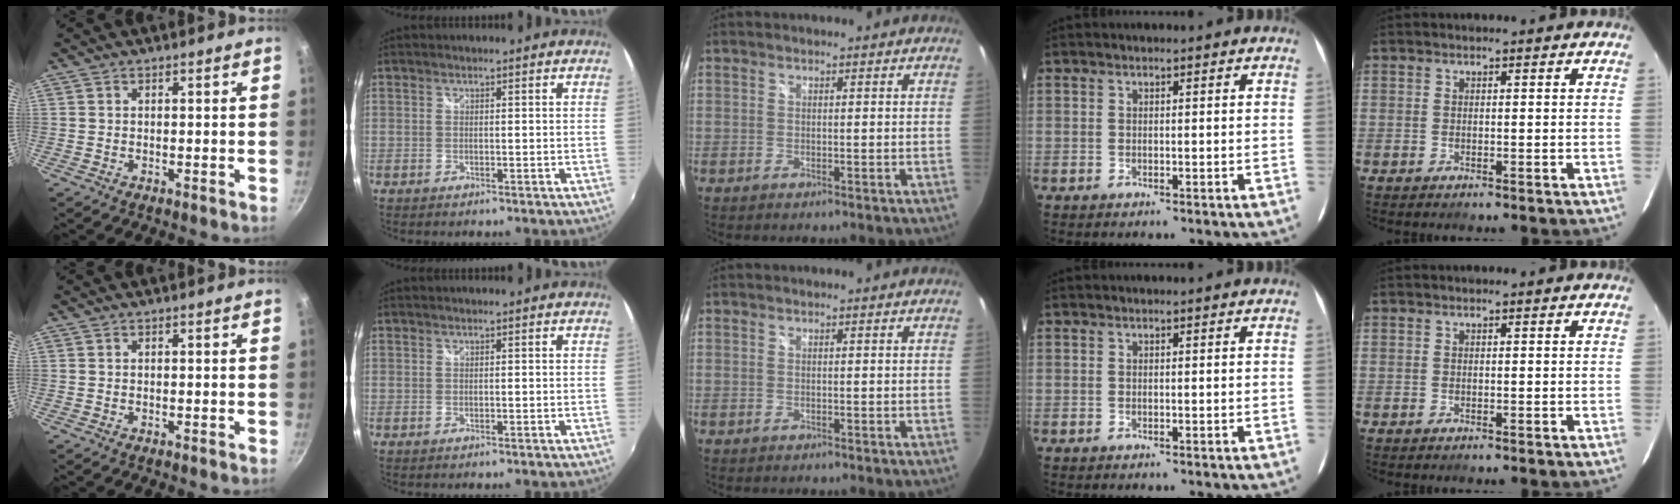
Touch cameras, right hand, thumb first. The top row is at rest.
{}